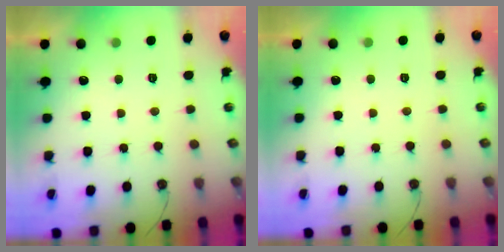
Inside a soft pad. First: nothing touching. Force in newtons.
{"total": 0.0}